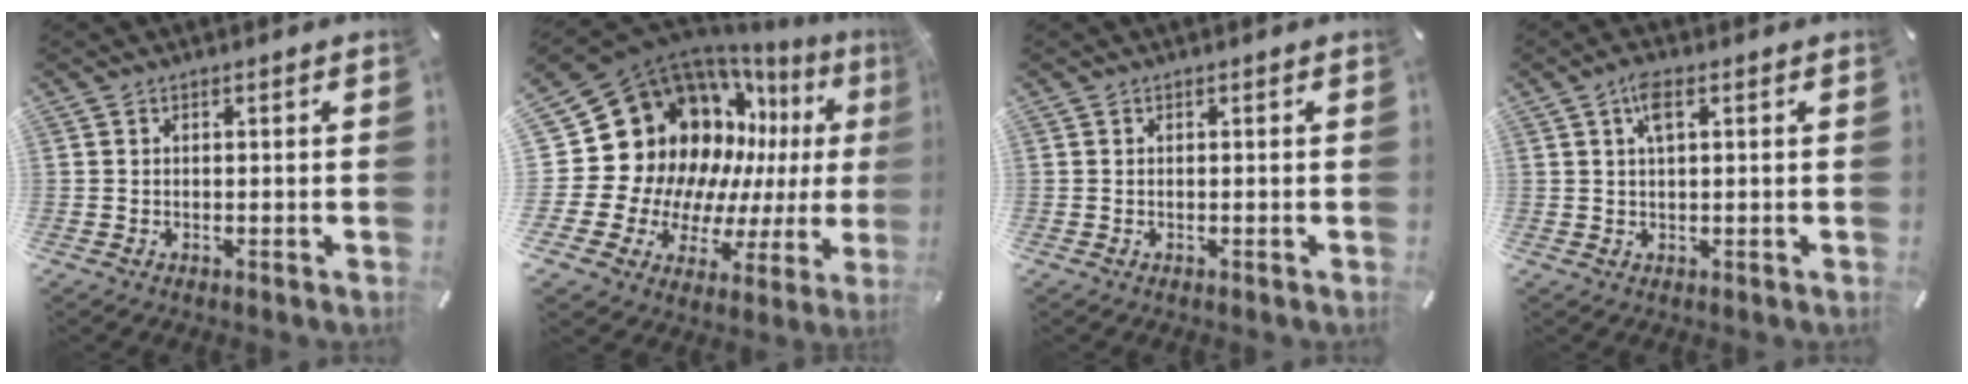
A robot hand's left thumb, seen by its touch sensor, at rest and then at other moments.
{"total": 21.8, "force": [7.2, 17.3, 11.1], "torque": [-0.188, -0.109, 0.179]}
{"total": 0.0}
{"total": 4.2, "force": [1.6, 1.5, 3.6], "torque": [-0.078, 0.008, 0.026]}